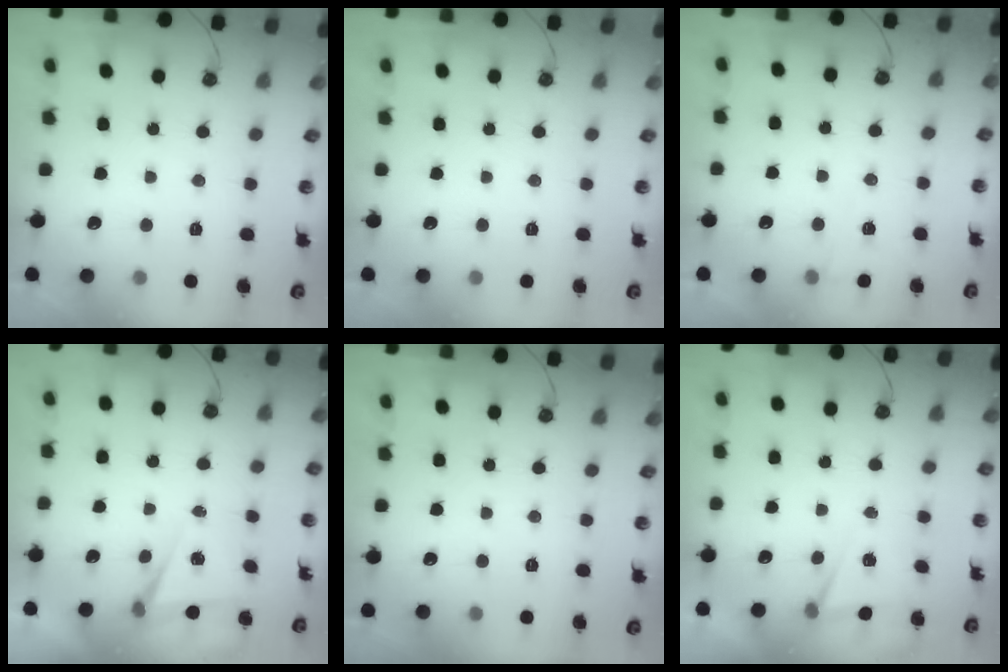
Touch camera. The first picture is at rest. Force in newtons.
{"total": 0.0}
{"total": 5.2, "press": 2.9, "slide": 4.3}
{"total": 5.8, "press": 4.0, "slide": 4.2}
{"total": 0.0}
{"total": 4.5, "press": 2.5, "slide": 3.8}